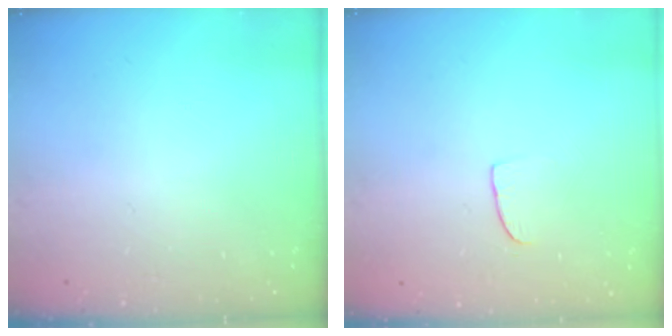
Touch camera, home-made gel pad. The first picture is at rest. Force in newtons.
{"total": 5.4, "press": 5.3, "slide": 0.4}